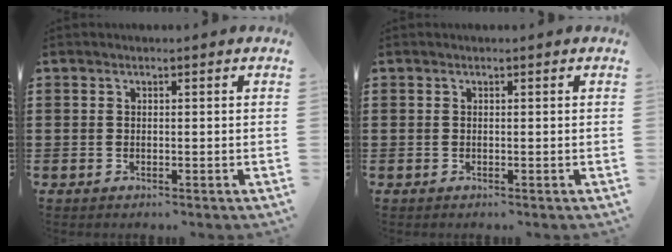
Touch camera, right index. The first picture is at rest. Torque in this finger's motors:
{"motor_torque": [-0.23, 0.10, 0.00, -0.01]}